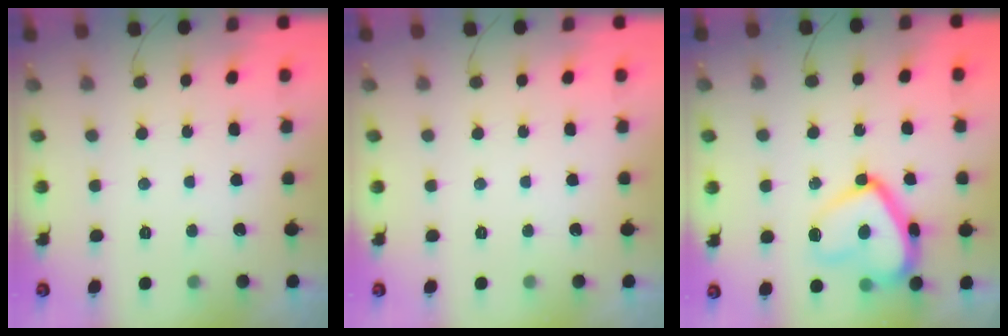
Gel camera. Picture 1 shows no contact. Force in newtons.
{"total": 0.0}
{"total": 16.4, "press": 16.4, "slide": 1.6}